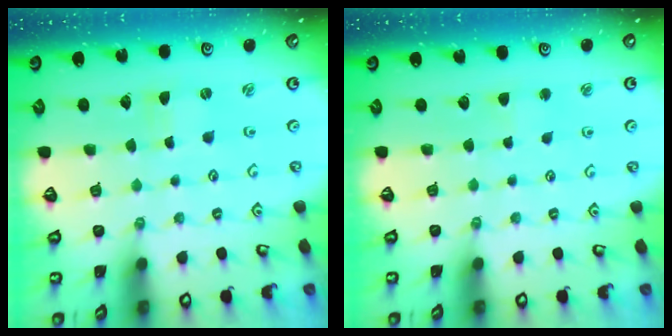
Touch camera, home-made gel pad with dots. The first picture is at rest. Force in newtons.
{"total": 1.8, "press": 1.7, "slide": 0.3}